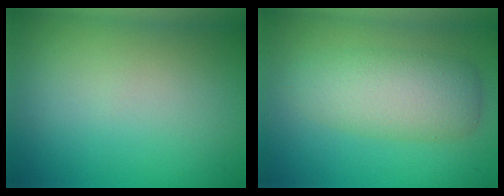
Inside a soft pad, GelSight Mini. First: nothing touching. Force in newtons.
{"total": 4.9, "press": 4.9, "slide": 0.3}